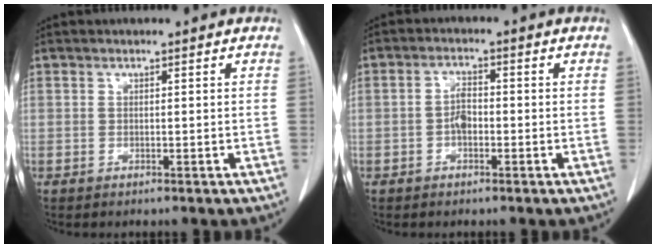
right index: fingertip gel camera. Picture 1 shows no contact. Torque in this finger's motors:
{"motor_torque": [0.56, -0.38, 0.14, 0.06]}